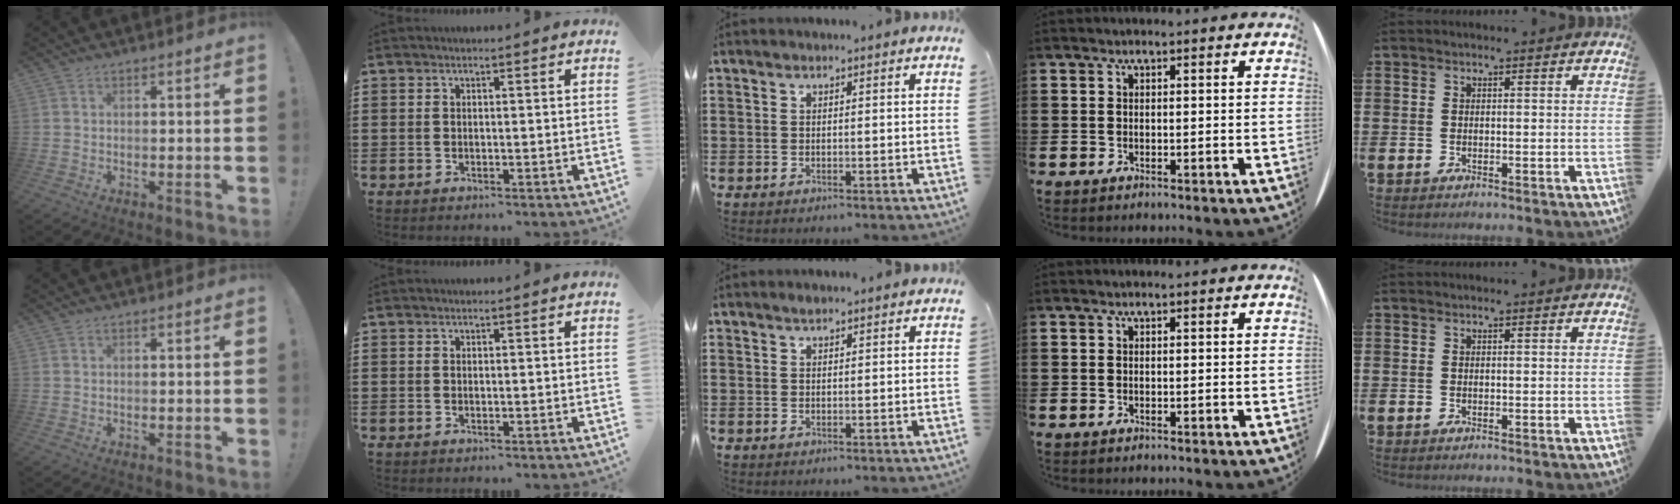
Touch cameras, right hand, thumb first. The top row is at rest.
{"middle": {"total": 0.6, "force": [0.5, 0.3, 0.2], "torque": [-0.006, 0.001, 0.009]}}